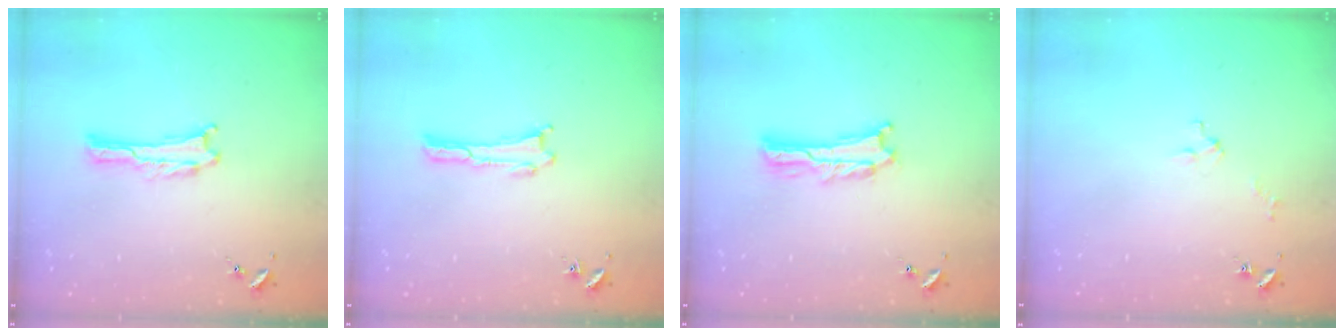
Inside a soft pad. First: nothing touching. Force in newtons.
{"total": 0.0}
{"total": 2.0, "press": 2.0, "slide": 0.3}
{"total": 2.0, "press": 2.0, "slide": 0.1}